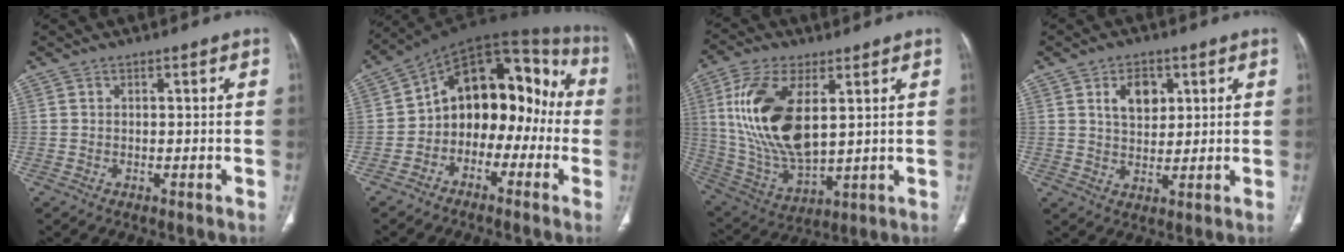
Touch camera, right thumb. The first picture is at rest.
{"total": 16.4, "force": [-2.5, 11.2, 11.7], "torque": [-0.117, 0.078, -0.052]}
{"total": 19.4, "force": [4.5, 9.4, 16.3], "torque": [-0.330, -0.020, 0.095]}
{"total": 6.5, "force": [2.5, 4.2, 4.3], "torque": [-0.049, -0.013, 0.043]}